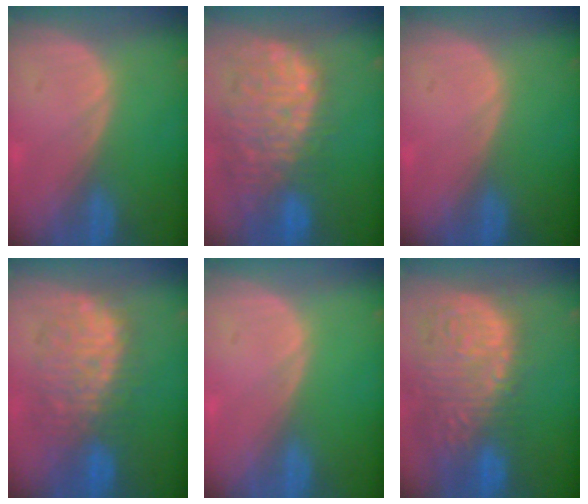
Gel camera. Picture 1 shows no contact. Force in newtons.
{"total": 13.5, "press": 11.4, "slide": 7.3}
{"total": 0.0}
{"total": 9.6, "press": 9.3, "slide": 2.3}
{"total": 0.0}
{"total": 15.4, "press": 12.7, "slide": 8.7}